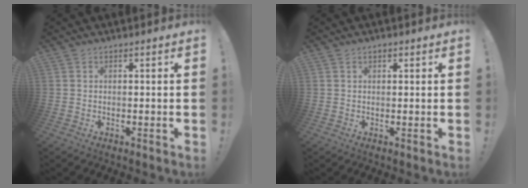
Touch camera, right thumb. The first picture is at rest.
{"total": 0.8, "force": [0.5, 0.4, 0.4], "torque": [-0.006, 0.001, 0.009]}